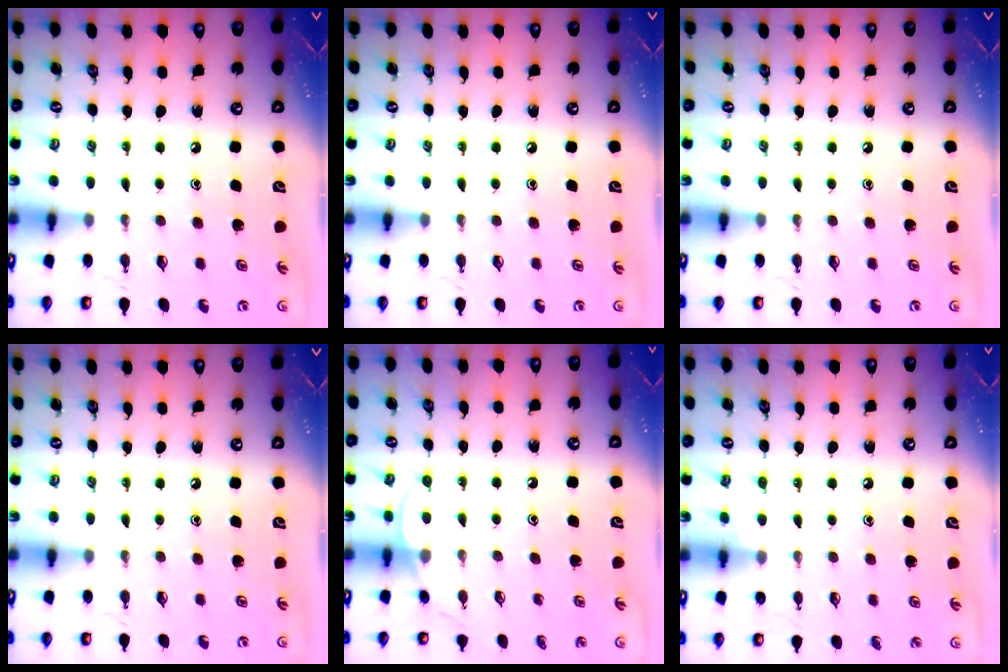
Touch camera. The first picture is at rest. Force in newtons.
{"total": 0.0}
{"total": 0.0}
{"total": 0.0}
{"total": 5.6, "press": 5.6, "slide": 0.4}
{"total": 4.3, "press": 4.2, "slide": 0.5}